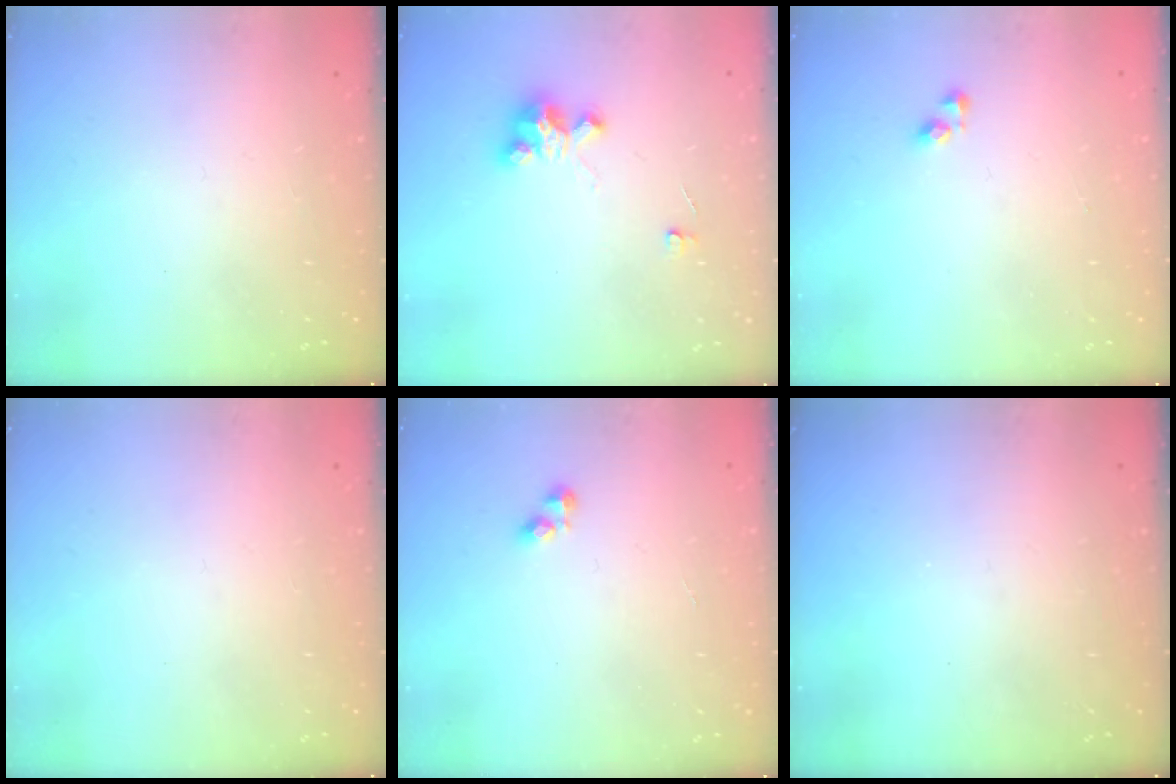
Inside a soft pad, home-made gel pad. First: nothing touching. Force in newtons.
{"total": 3.9, "press": 3.9, "slide": 0.1}
{"total": 3.7, "press": 3.6, "slide": 0.6}
{"total": 0.0}
{"total": 1.8, "press": 1.7, "slide": 0.3}
{"total": 0.0}